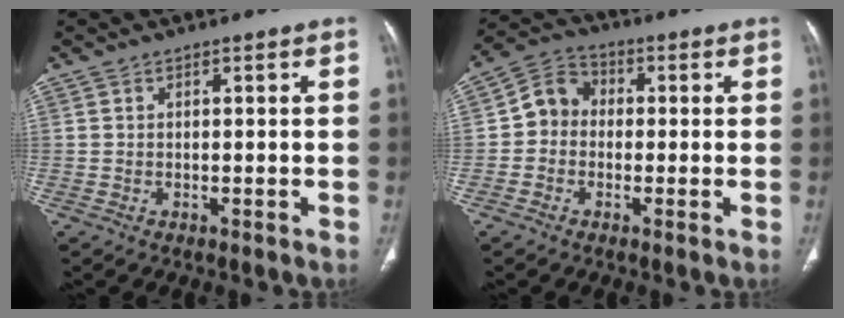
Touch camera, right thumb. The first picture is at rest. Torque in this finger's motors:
{"motor_torque": [-0.13, 0.25, -0.07, -0.15, 0.11]}